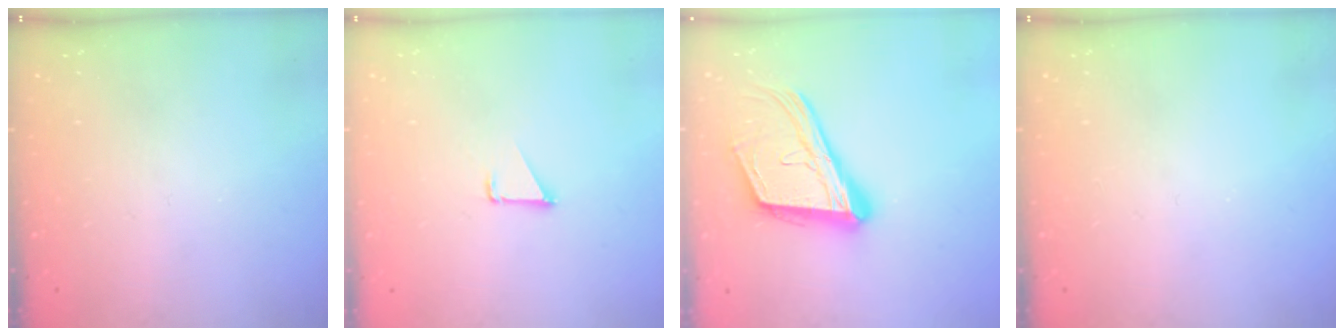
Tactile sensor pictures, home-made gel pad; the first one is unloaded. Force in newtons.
{"total": 1.1, "press": 1.1, "slide": 0.1}
{"total": 19.3, "press": 18.8, "slide": 4.6}
{"total": 0.0}